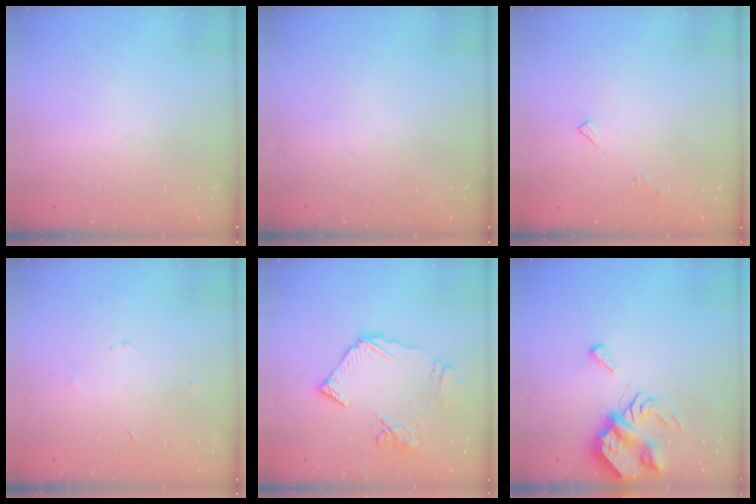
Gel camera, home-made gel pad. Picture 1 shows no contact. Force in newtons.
{"total": 0.0}
{"total": 4.3, "press": 4.3, "slide": 0.7}
{"total": 2.4, "press": 2.4, "slide": 0.3}
{"total": 12.3, "press": 12.2, "slide": 1.5}
{"total": 8.2, "press": 8.1, "slide": 1.0}